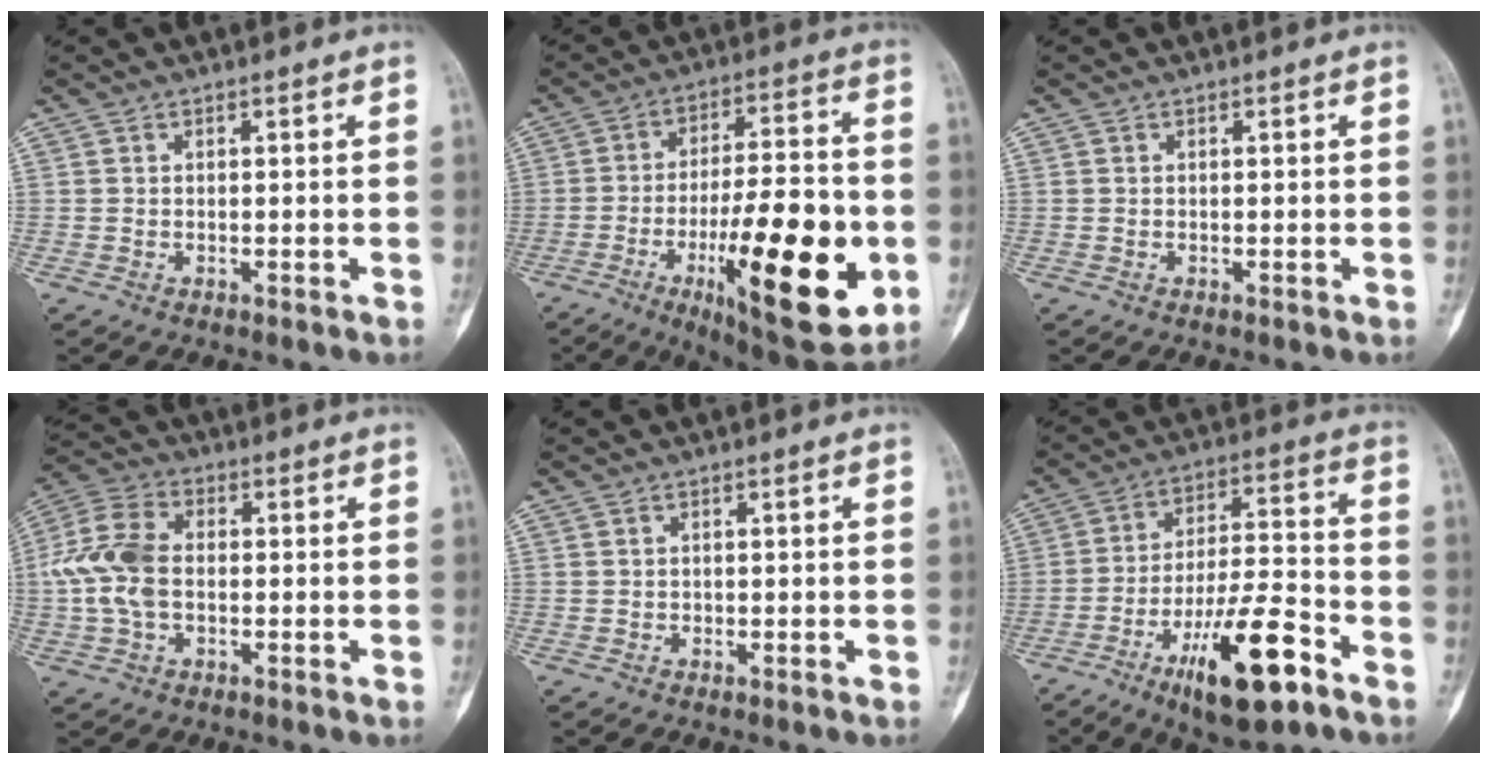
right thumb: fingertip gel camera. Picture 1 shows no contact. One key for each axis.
{"total": 25.3, "fx": -7.2, "fy": 7.7, "fz": 23.0, "tx": -0.327, "ty": 0.008, "tz": -0.094}
{"total": 0.0}
{"total": 10.7, "fx": -0.4, "fy": 6.9, "fz": 8.2, "tx": -0.182, "ty": 0.025, "tz": -0.015}
{"total": 0.0}
{"total": 17.3, "fx": -9.3, "fy": 4.9, "fz": 13.7, "tx": -0.230, "ty": 0.056, "tz": -0.149}